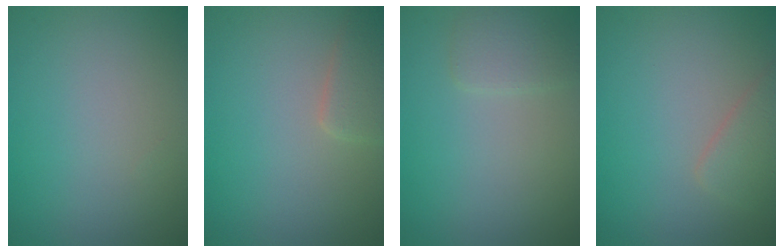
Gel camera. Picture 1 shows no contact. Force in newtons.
{"total": 2.4, "press": 2.4, "slide": 0.1}
{"total": 1.6, "press": 1.6, "slide": 0.2}
{"total": 2.0, "press": 2.0, "slide": 0.1}